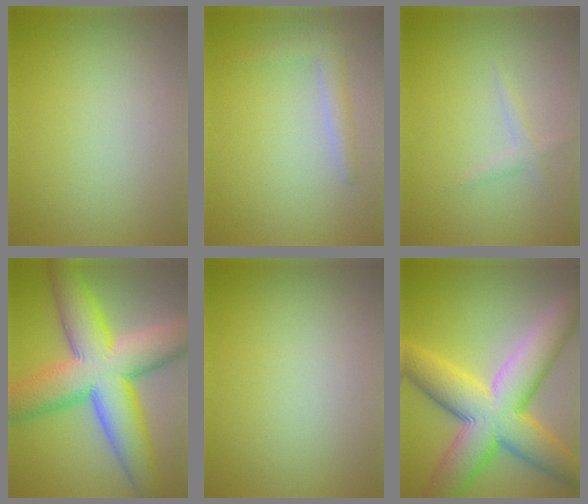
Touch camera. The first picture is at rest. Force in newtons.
{"total": 2.2, "press": 2.1, "slide": 0.2}
{"total": 1.2, "press": 1.2, "slide": 0.1}
{"total": 13.9, "press": 13.9, "slide": 0.5}
{"total": 0.0}
{"total": 12.5, "press": 12.5, "slide": 0.7}